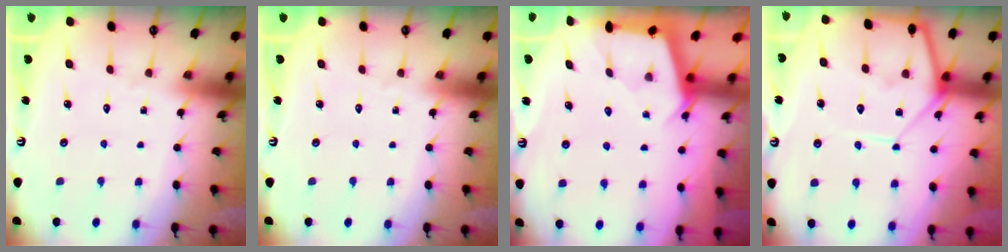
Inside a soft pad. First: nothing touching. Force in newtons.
{"total": 0.0}
{"total": 2.5, "press": 2.5, "slide": 0.3}
{"total": 10.3, "press": 10.3, "slide": 0.7}